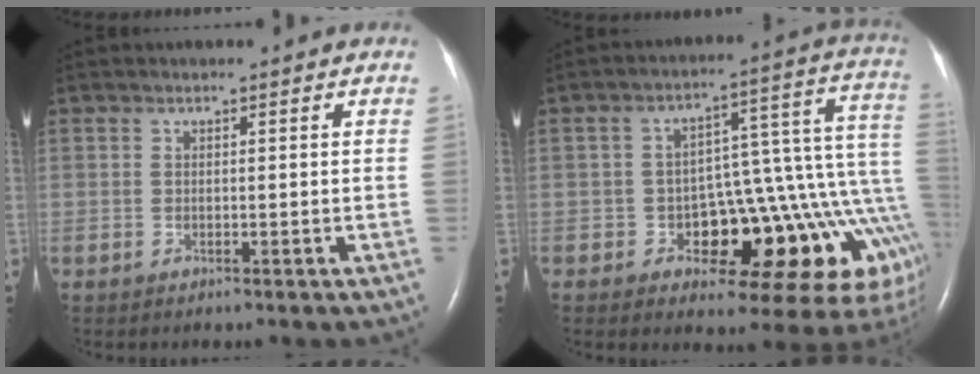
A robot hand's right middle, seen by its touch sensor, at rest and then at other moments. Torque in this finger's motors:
{"motor_torque": [0.83, -0.75, 0.26, 0.06]}